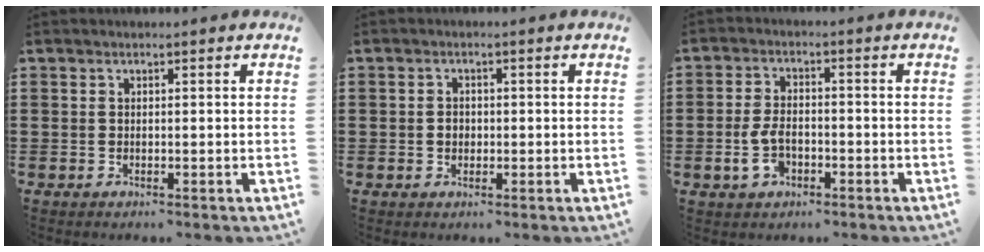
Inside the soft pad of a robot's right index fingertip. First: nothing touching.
{"total": 1.6, "force": [-0.2, 1.3, 0.8], "torque": [-0.018, 0.005, -0.005]}
{"total": 4.8, "force": [-1.6, 2.7, 3.6], "torque": [-0.091, -0.004, -0.036]}